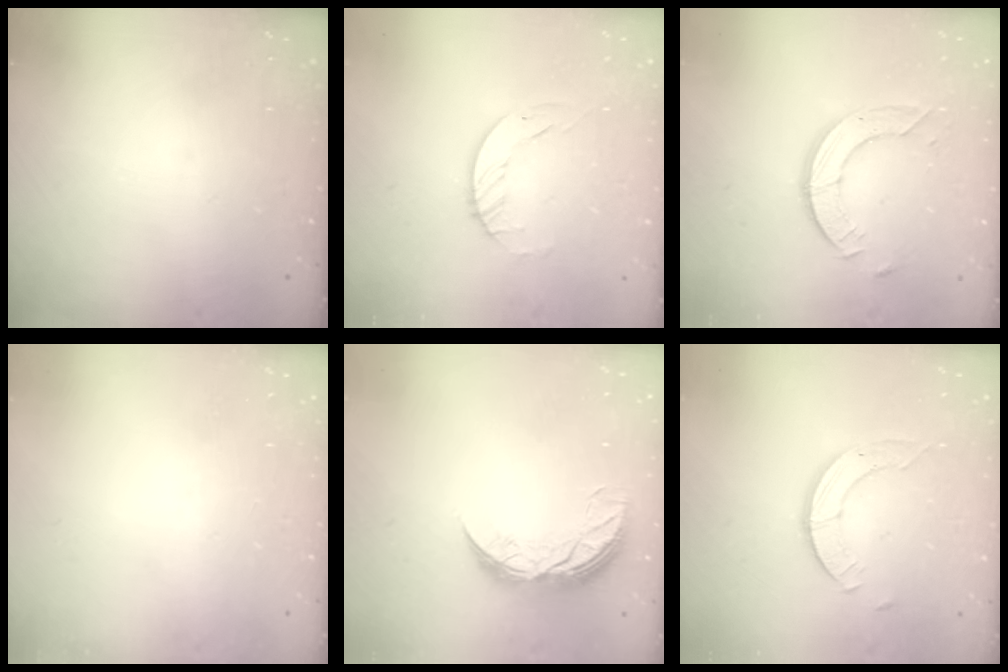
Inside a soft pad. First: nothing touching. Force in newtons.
{"total": 3.5, "press": 3.5, "slide": 0.4}
{"total": 6.9, "press": 6.9, "slide": 0.6}
{"total": 0.0}
{"total": 9.7, "press": 9.7, "slide": 0.5}
{"total": 3.6, "press": 3.5, "slide": 0.4}